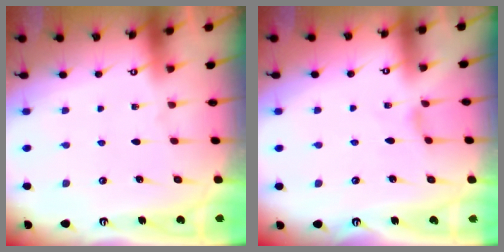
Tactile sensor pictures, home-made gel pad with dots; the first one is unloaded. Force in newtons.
{"total": 1.5, "press": 1.4, "slide": 0.3}